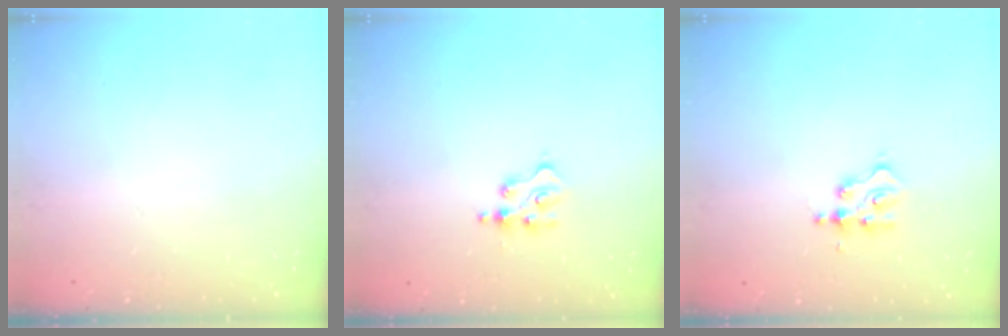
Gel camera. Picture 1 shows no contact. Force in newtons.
{"total": 3.8, "press": 3.8, "slide": 0.5}
{"total": 2.9, "press": 2.8, "slide": 0.3}